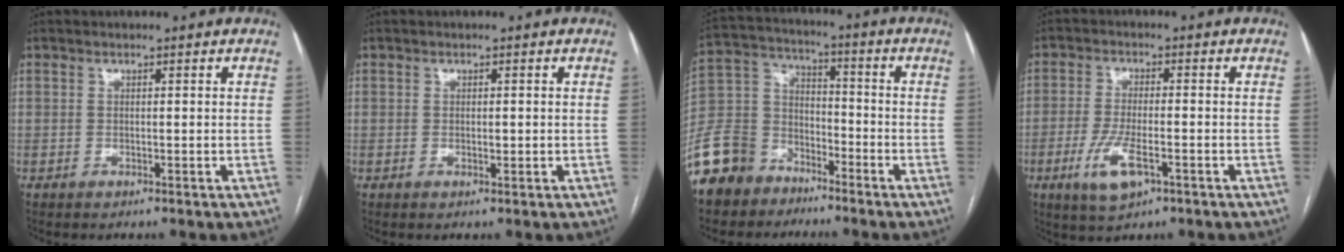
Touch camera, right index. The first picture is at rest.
{"total": 1.0, "force": [-0.1, 0.4, 0.9], "torque": [-0.014, -0.001, -0.001]}
{"total": 14.6, "force": [-10.6, 8.9, 4.5], "torque": [-0.124, 0.019, -0.201]}
{"total": 6.9, "force": [-3.0, 2.0, 5.9], "torque": [-0.121, -0.011, -0.049]}